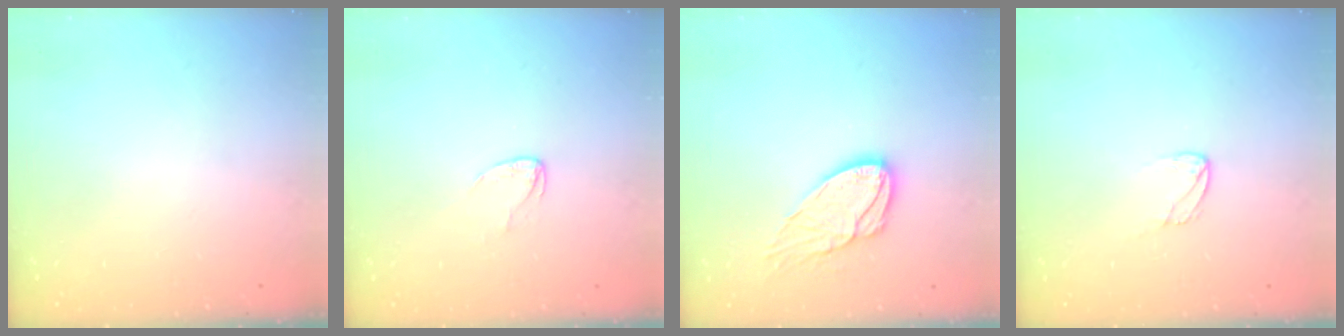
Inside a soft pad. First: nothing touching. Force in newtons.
{"total": 3.2, "press": 3.2, "slide": 0.3}
{"total": 11.7, "press": 11.6, "slide": 0.9}
{"total": 2.9, "press": 2.9, "slide": 0.2}